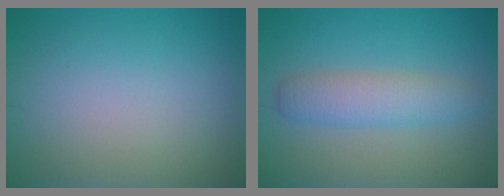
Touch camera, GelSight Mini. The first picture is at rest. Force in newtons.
{"total": 3.6, "press": 3.6, "slide": 0.2}